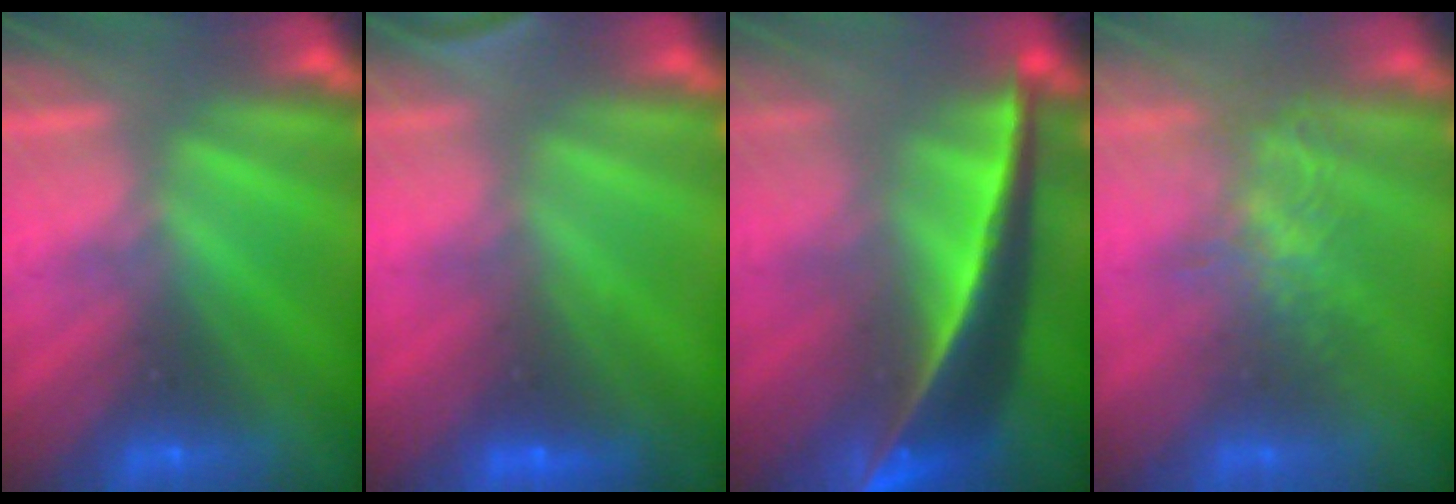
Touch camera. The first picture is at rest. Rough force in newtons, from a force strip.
{"total": 5.8}
{"total": 10.3}
{"total": 4.8}